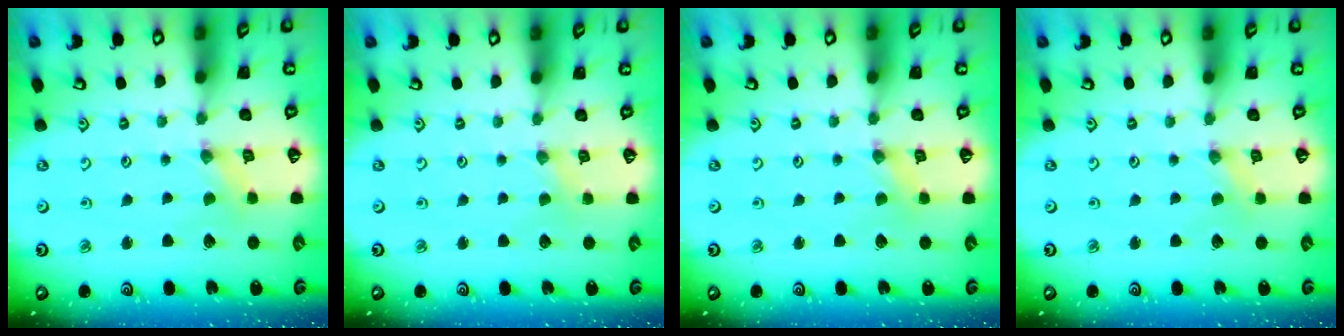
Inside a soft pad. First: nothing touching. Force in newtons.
{"total": 0.7, "press": 0.7, "slide": 0.2}
{"total": 0.0}
{"total": 0.0}